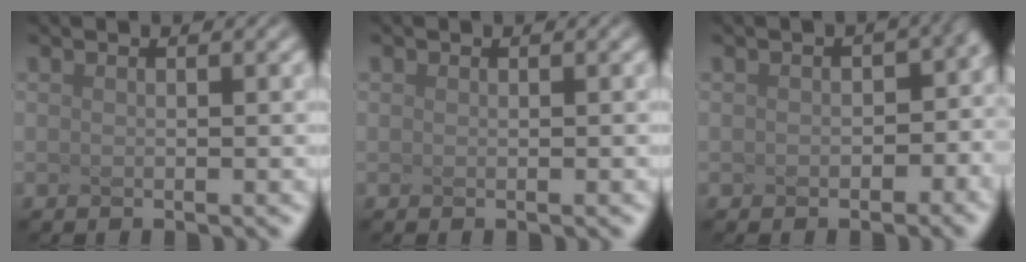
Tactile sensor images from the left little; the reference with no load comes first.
{"total": 0.9, "force": [-0.3, -0.5, -0.7], "torque": [-0.004, -0.009, 0.014]}
{"total": 3.6, "force": [-1.3, 2.1, 2.6], "torque": [-0.030, 0.000, 0.031]}